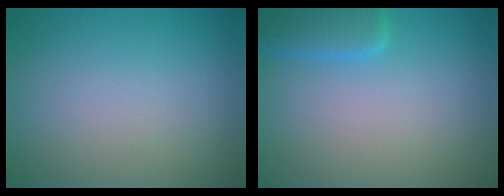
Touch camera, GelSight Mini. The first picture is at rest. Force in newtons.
{"total": 2.9, "press": 2.9, "slide": 0.2}